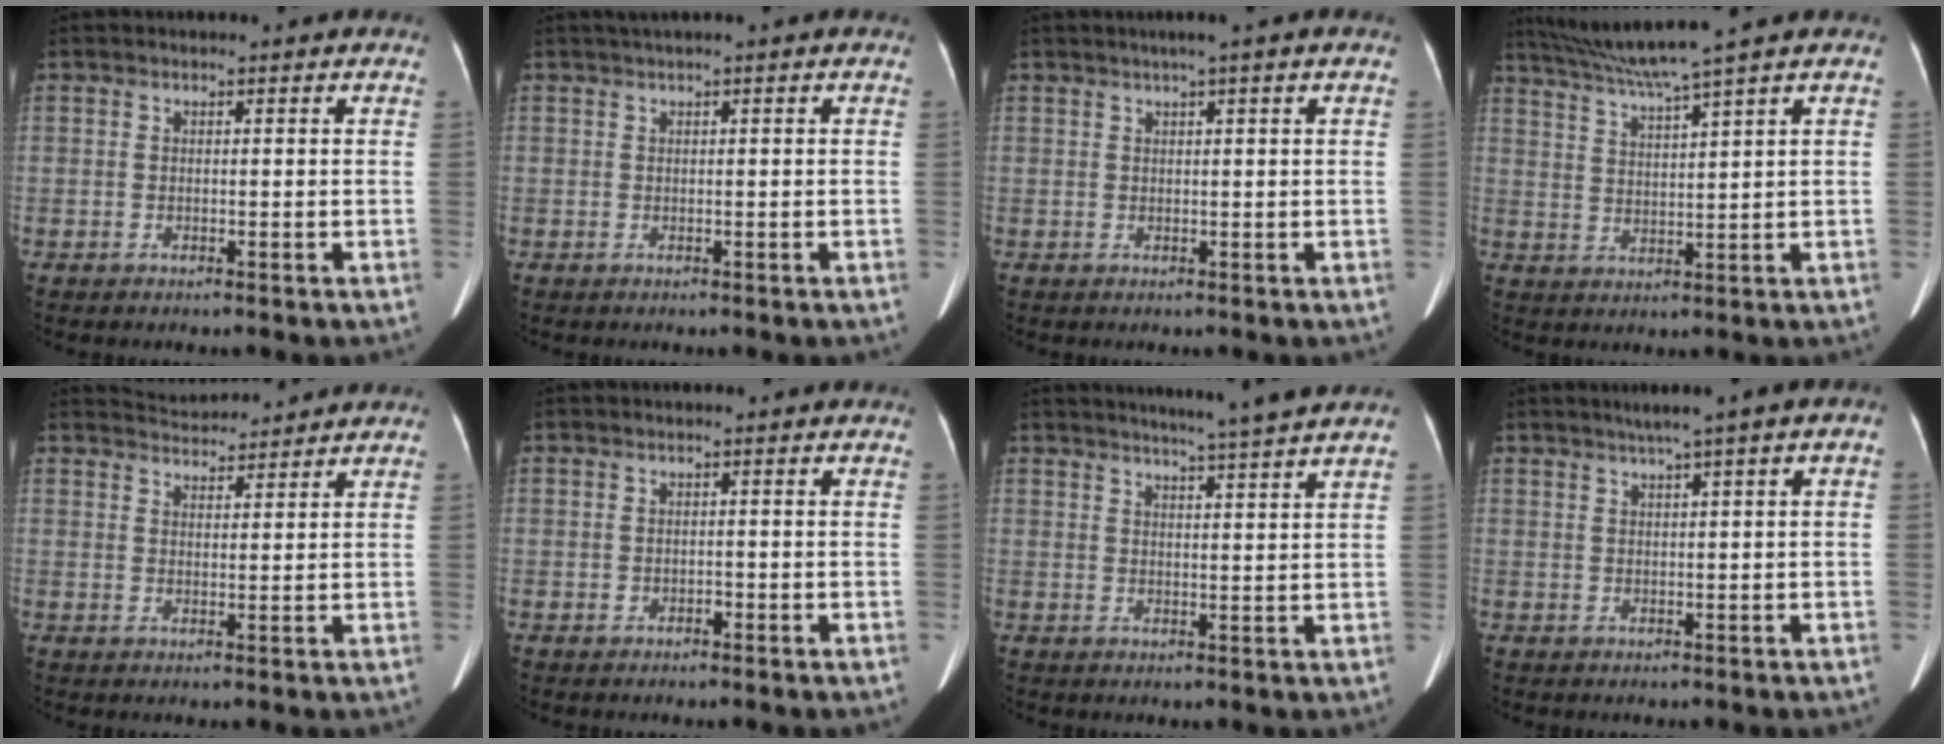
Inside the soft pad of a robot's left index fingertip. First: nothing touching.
{"total": 0.6, "force": [0.3, 0.1, 0.5], "torque": [-0.010, 0.014, 0.009]}
{"total": 2.4, "force": [1.3, -0.4, 2.0], "torque": [-0.038, 0.010, 0.021]}
{"total": 7.7, "force": [6.4, -2.3, 3.6], "torque": [-0.070, -0.002, 0.121]}
{"total": 4.5, "force": [4.5, 0.1, -0.1], "torque": [-0.009, 0.018, 0.073]}
{"total": 0.8, "force": [-0.4, 0.6, 0.2], "torque": [-0.003, 0.003, -0.009]}
{"total": 7.3, "force": [6.3, -1.6, 3.4], "torque": [-0.052, -0.003, 0.077]}
{"total": 4.4, "force": [1.9, 0.0, 4.0], "torque": [-0.056, 0.019, 0.027]}